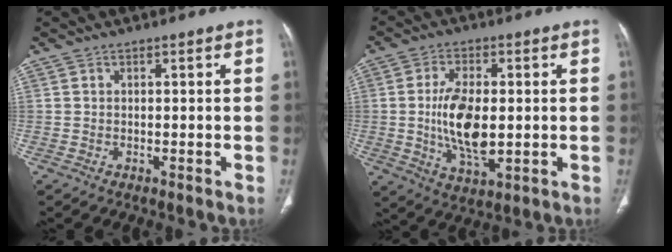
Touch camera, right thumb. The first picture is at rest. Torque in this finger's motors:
{"motor_torque": [2.85, 2.22, 1.27, -0.89, 0.24]}